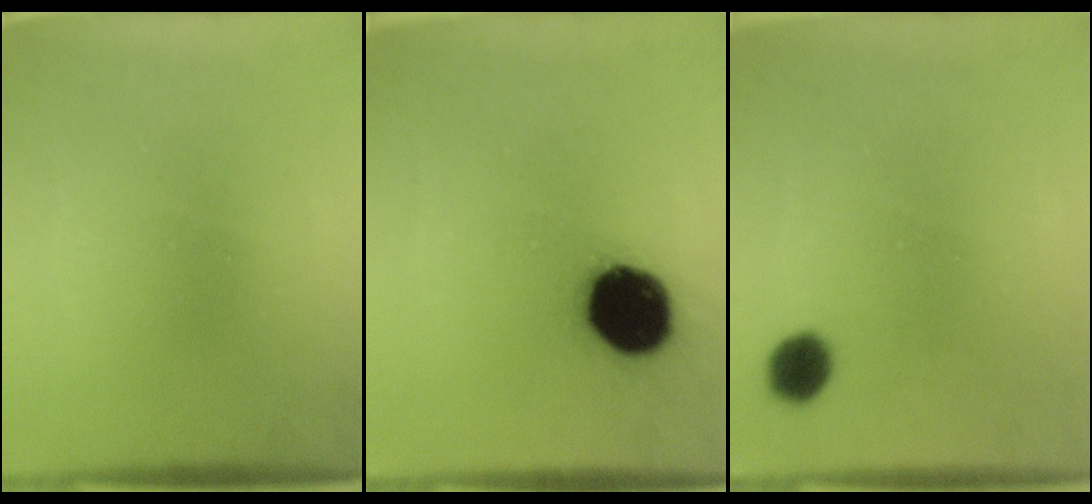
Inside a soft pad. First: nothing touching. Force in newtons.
{"total": 19.6}
{"total": 4.8}